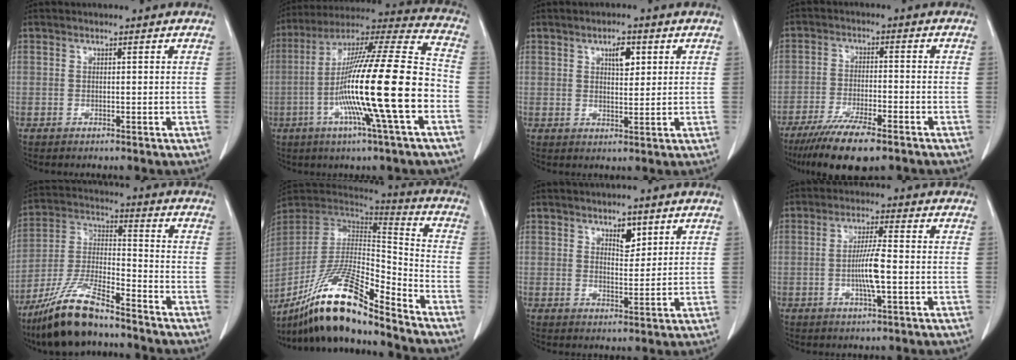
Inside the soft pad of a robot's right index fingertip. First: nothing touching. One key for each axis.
{"total": 22.3, "fx": -5.9, "fy": 0.0, "fz": 21.5, "tx": -0.380, "ty": -0.012, "tz": -0.115}
{"total": 3.5, "fx": 1.5, "fy": 1.5, "fz": 2.8, "tx": -0.044, "ty": 0.000, "tz": 0.025}
{"total": 11.2, "fx": -8.2, "fy": 1.8, "fz": 7.4, "tx": -0.123, "ty": -0.025, "tz": -0.132}
{"total": 13.1, "fx": -10.3, "fy": 2.1, "fz": 7.9, "tx": -0.167, "ty": -0.015, "tz": -0.192}
{"total": 18.2, "fx": -14.1, "fy": 1.7, "fz": 11.4, "tx": -0.234, "ty": -0.003, "tz": -0.260}
{"total": 3.2, "fx": 1.9, "fy": 1.5, "fz": 2.0, "tx": -0.029, "ty": -0.005, "tz": 0.034}
{"total": 5.7, "fx": -1.1, "fy": 0.1, "fz": 5.6, "tx": -0.109, "ty": -0.004, "tz": -0.022}